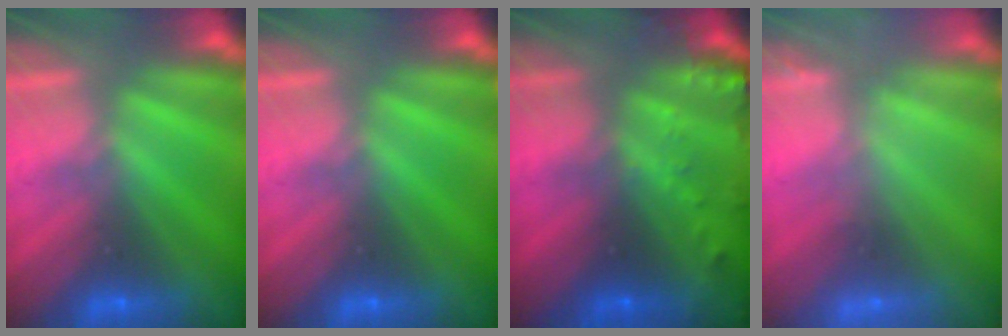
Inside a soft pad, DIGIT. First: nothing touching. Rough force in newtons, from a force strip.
{"total": 0.0}
{"total": 8.4}
{"total": 2.4}